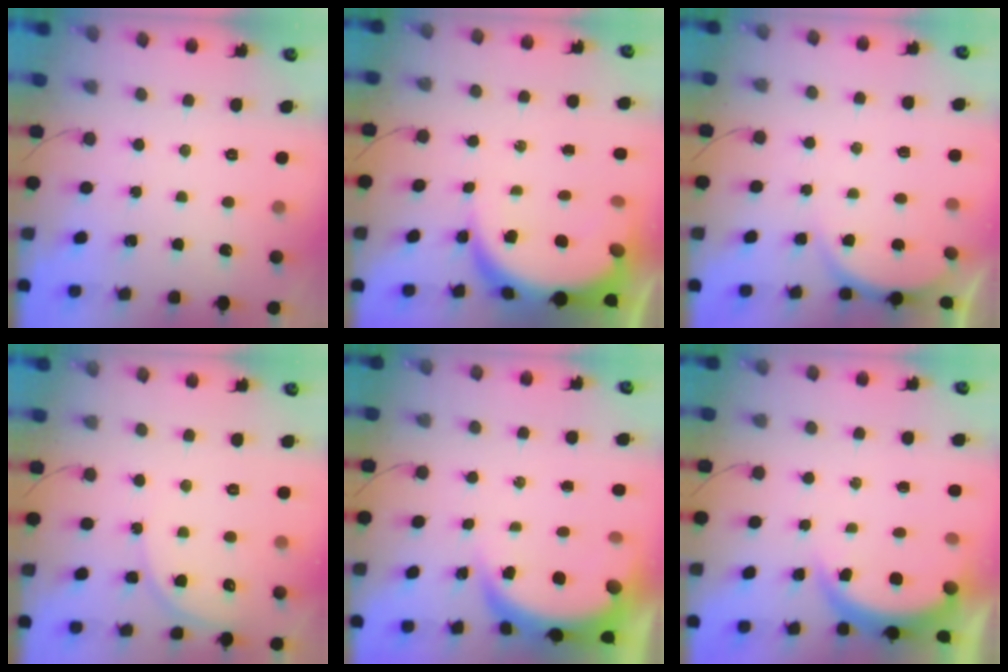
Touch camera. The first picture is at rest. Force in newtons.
{"total": 9.7, "press": 9.6, "slide": 1.2}
{"total": 4.2, "press": 4.2, "slide": 0.6}
{"total": 6.2, "press": 6.2, "slide": 0.4}
{"total": 6.2, "press": 6.1, "slide": 0.9}
{"total": 5.1, "press": 5.0, "slide": 0.9}